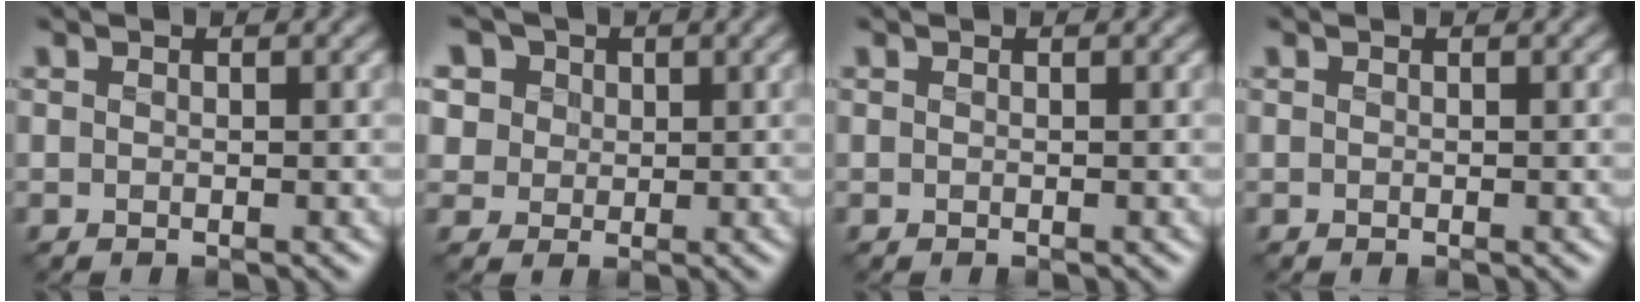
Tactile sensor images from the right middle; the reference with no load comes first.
{"total": 8.3, "force": [4.3, 6.3, 3.3], "torque": [-0.082, 0.019, 0.052]}
{"total": 0.0}
{"total": 0.0}